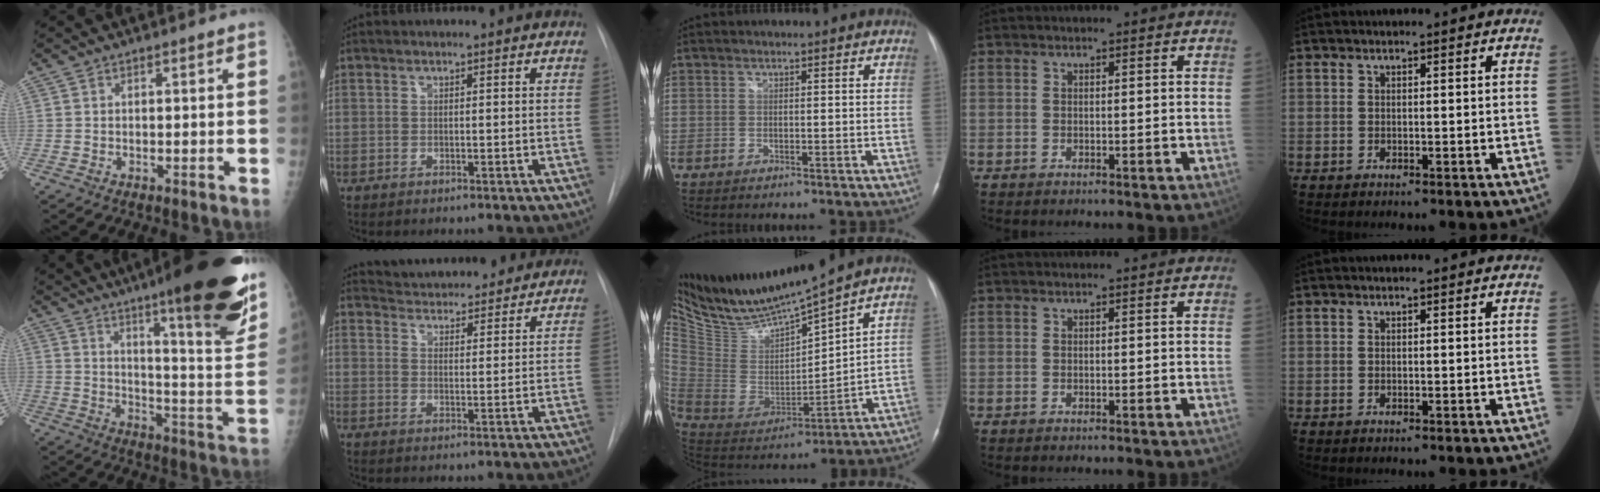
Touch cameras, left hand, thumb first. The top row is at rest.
{"thumb": {"total": 27.6, "force": [17.2, 4.2, 21.1], "torque": [-0.258, -0.074, 0.243]}, "index": {"total": 17.9, "force": [16.7, 4.3, 4.6], "torque": [-0.066, 0.001, 0.216]}, "middle": {"total": 14.7, "force": [13.7, -0.4, 5.3], "torque": [-0.112, -0.024, 0.269]}}